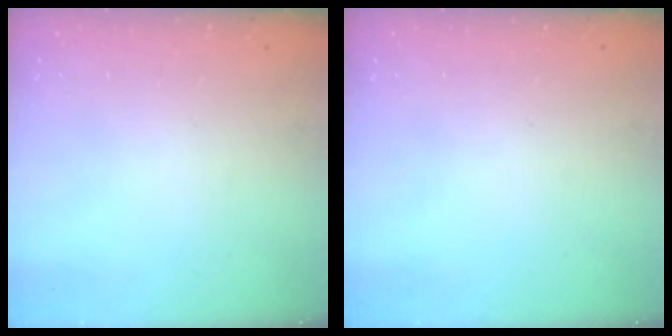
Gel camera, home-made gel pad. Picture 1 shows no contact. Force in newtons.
{"total": 0.0}